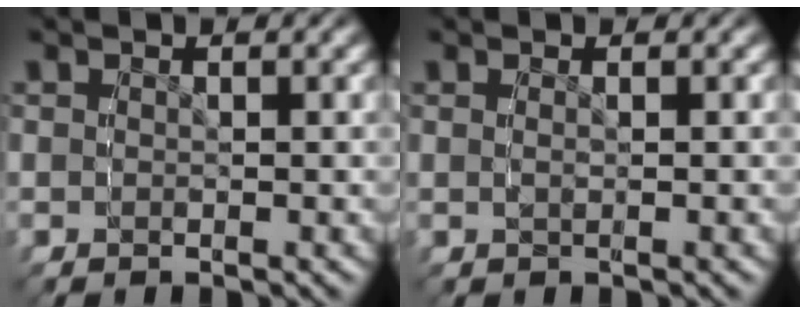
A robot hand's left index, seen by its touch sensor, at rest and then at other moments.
{"total": 1.3, "force": [0.0, -1.1, 0.6], "torque": [-0.008, 0.011, -0.003]}